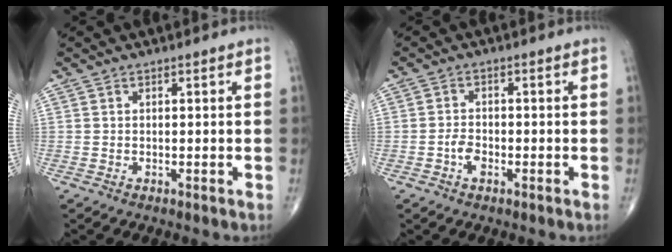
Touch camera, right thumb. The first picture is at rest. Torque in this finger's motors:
{"motor_torque": [1.20, 0.77, 0.24, -0.43, 0.00]}